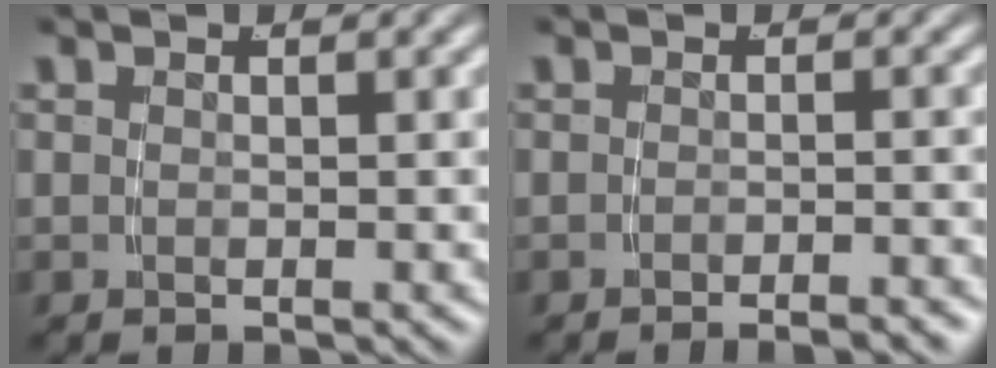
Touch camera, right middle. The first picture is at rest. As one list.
[{"total": 2.2, "force": [-2.1, -0.3, 0.7], "torque": [-0.003, 0.007, -0.039]}]